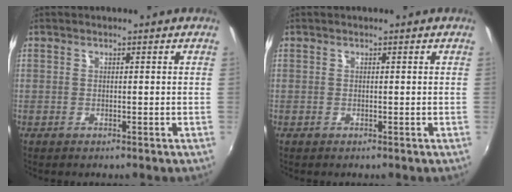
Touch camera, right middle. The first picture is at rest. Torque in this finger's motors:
{"motor_torque": [-0.02, -0.01, 0.00, 0.00]}